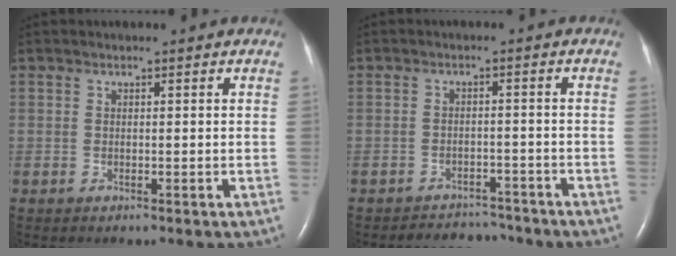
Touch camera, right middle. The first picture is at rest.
{"total": 5.0, "force": [-4.7, 1.6, -0.6], "torque": [0.008, 0.007, -0.067]}